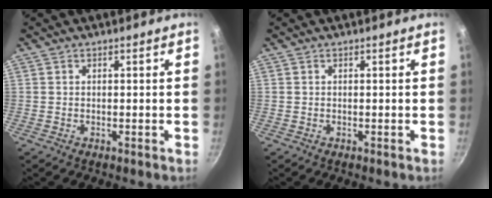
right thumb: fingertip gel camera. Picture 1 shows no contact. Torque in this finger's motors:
{"motor_torque": [-0.10, 0.06, -0.01, -0.16, 0.00]}